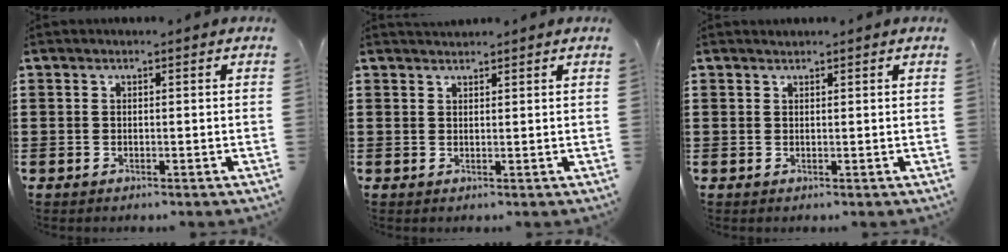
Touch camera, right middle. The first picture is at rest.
{"total": 1.3, "force": [1.3, 0.1, 0.0], "torque": [-0.002, 0.000, 0.024]}
{"total": 0.6, "force": [0.6, 0.0, -0.2], "torque": [0.002, -0.001, 0.011]}